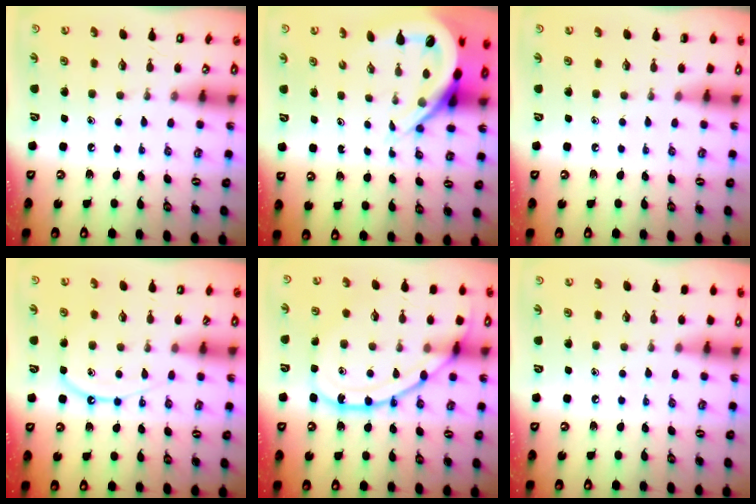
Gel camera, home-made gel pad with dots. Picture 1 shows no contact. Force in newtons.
{"total": 7.8, "press": 7.7, "slide": 1.1}
{"total": 0.0}
{"total": 10.3, "press": 10.2, "slide": 0.8}
{"total": 15.0, "press": 15.0, "slide": 0.6}
{"total": 3.5, "press": 3.5, "slide": 0.5}